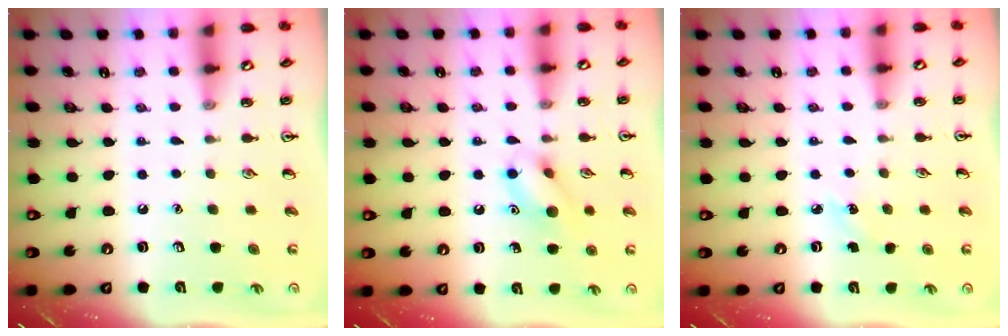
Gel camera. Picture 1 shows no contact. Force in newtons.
{"total": 10.1, "press": 10.1, "slide": 0.5}
{"total": 2.8, "press": 2.6, "slide": 1.0}